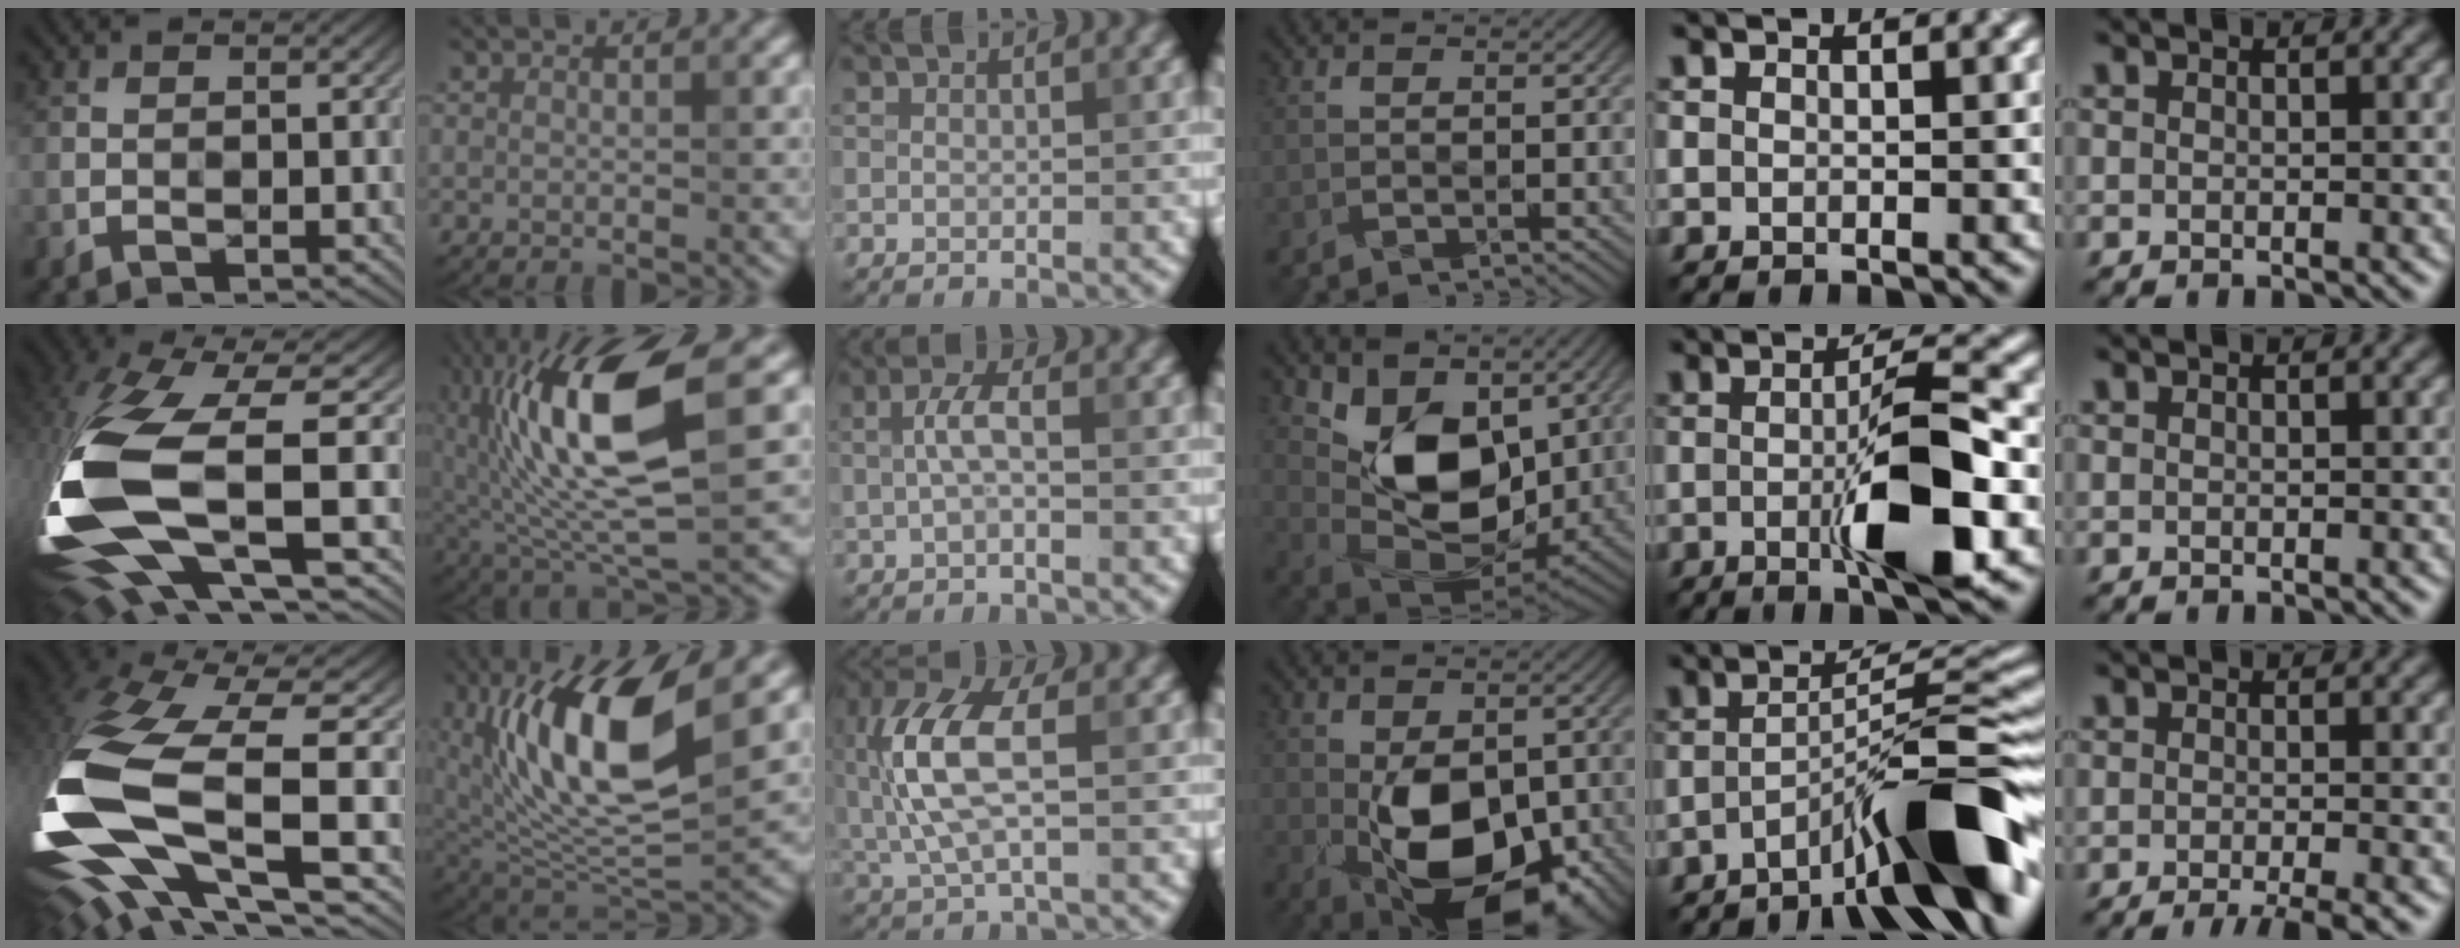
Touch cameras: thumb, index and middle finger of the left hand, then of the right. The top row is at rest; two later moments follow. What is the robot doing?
{"motion": "wrap", "object": "ethernet cable"}